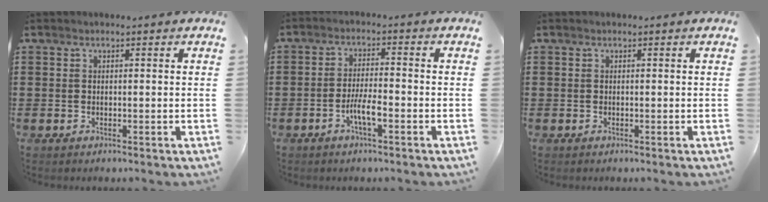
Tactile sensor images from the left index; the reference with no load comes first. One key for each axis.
{"total": 4.5, "fx": -1.9, "fy": 0.9, "fz": 3.9, "tx": -0.080, "ty": -0.001, "tz": -0.038}
{"total": 0.0}